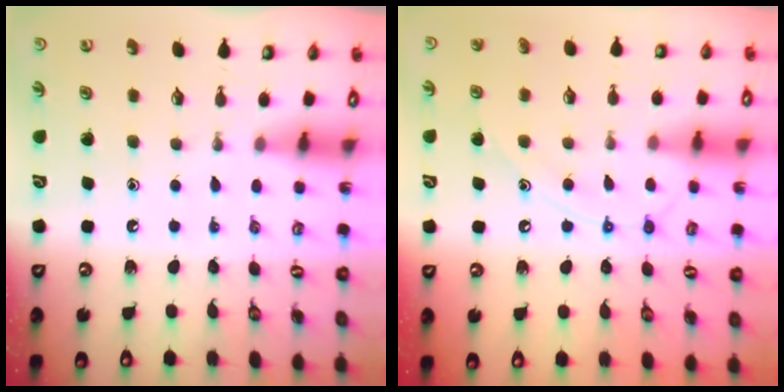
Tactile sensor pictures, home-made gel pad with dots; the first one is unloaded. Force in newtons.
{"total": 10.7, "press": 10.7, "slide": 1.0}